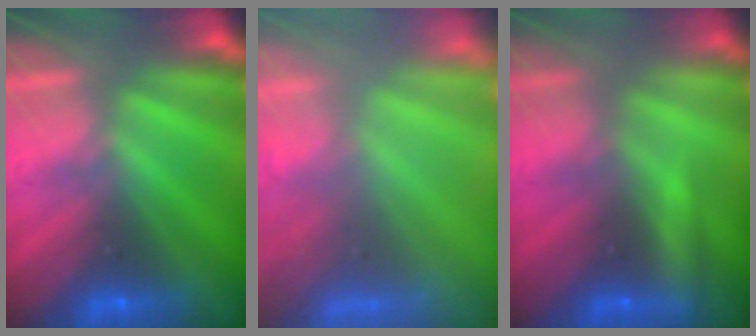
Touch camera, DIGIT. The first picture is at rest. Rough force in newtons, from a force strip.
{"total": 6.9}
{"total": 2.1}